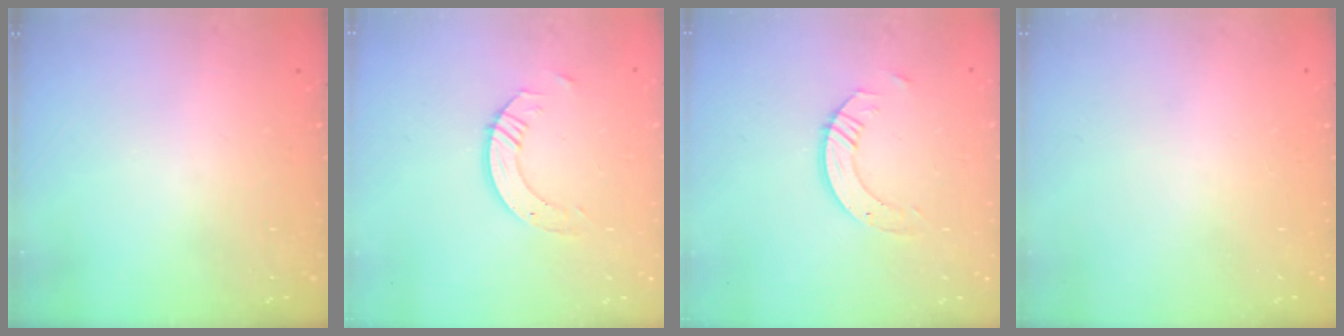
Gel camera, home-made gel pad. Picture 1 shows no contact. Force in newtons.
{"total": 6.5, "press": 6.4, "slide": 0.7}
{"total": 6.5, "press": 6.4, "slide": 0.7}
{"total": 0.0}